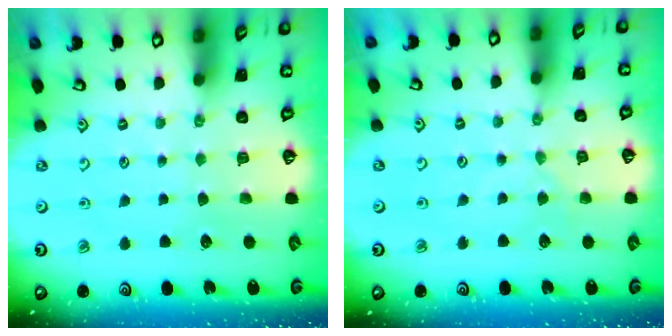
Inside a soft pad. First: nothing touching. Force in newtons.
{"total": 0.0}